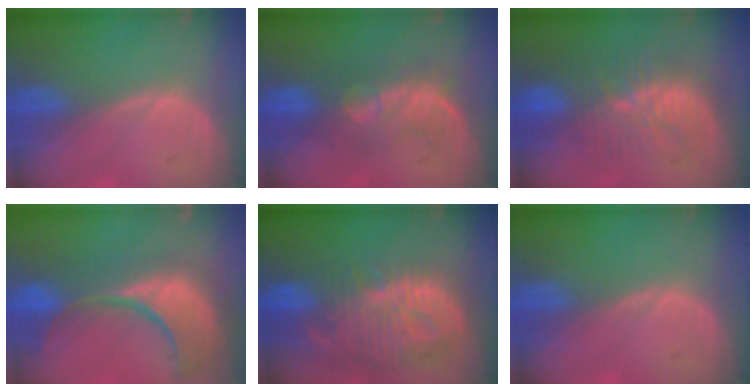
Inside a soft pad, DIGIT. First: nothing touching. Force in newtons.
{"total": 7.7, "press": 7.4, "slide": 2.2}
{"total": 9.3, "press": 9.0, "slide": 2.1}
{"total": 15.1, "press": 12.0, "slide": 9.1}
{"total": 13.6, "press": 11.8, "slide": 6.6}
{"total": 0.0}